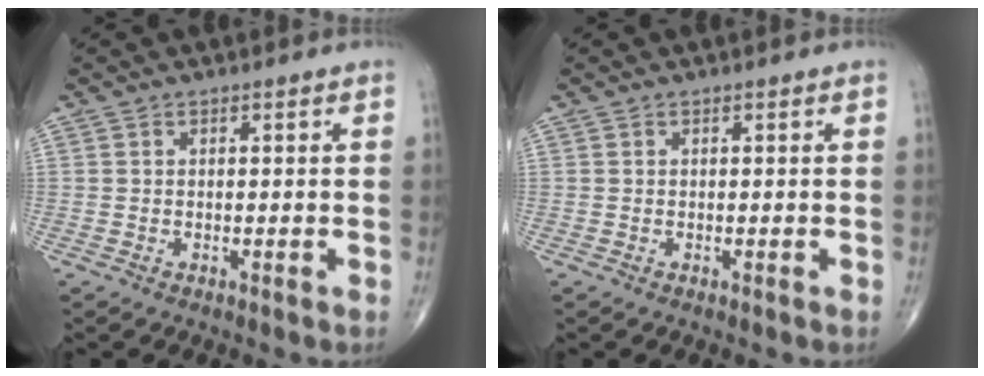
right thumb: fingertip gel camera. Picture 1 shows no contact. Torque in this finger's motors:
{"motor_torque": [-0.03, 0.03, 0.12, 0.12, 0.00]}